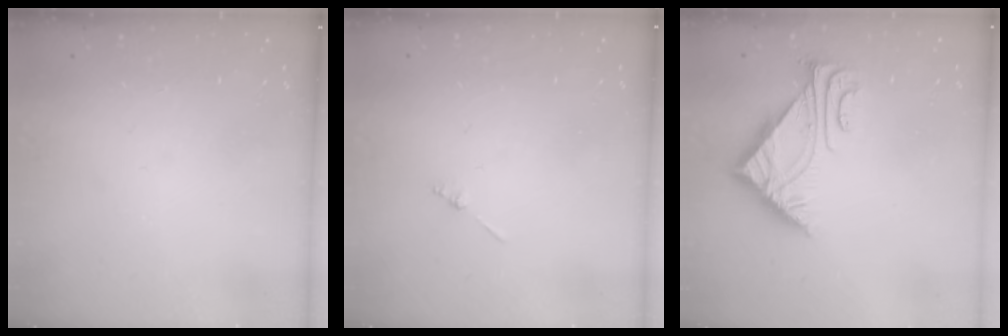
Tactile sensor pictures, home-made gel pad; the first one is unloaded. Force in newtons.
{"total": 0.8, "press": 0.8, "slide": 0.2}
{"total": 4.9, "press": 4.8, "slide": 0.8}